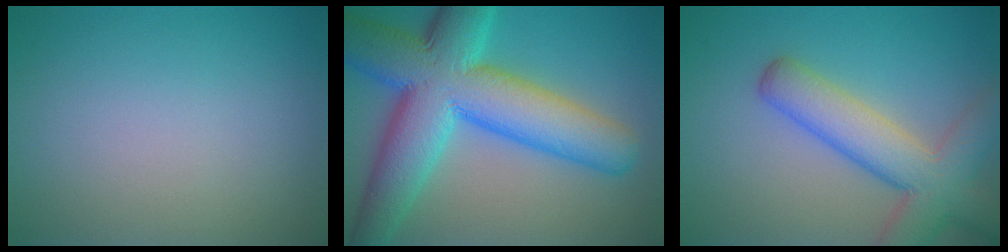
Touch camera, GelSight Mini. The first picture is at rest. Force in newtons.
{"total": 13.1, "press": 13.1, "slide": 0.6}
{"total": 7.3, "press": 7.2, "slide": 0.4}